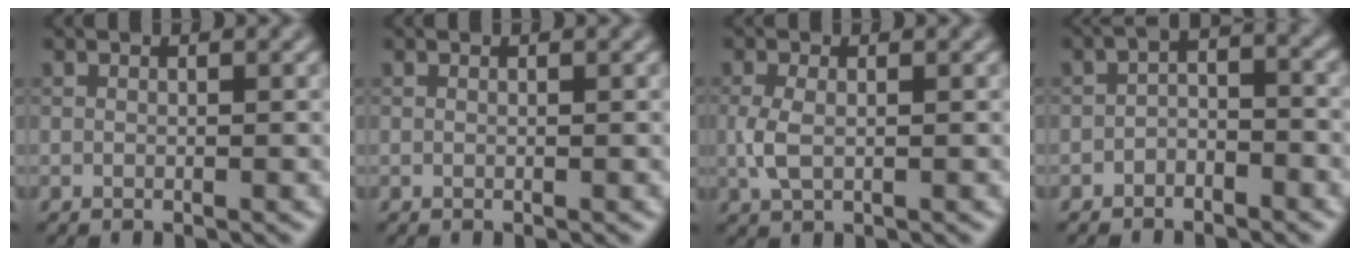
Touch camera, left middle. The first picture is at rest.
{"total": 0.0}
{"total": 2.3, "force": [-0.1, 1.3, 1.8], "torque": [-0.048, -0.003, 0.000]}
{"total": 2.3, "force": [-1.4, 1.2, 1.4], "torque": [-0.025, 0.010, -0.030]}